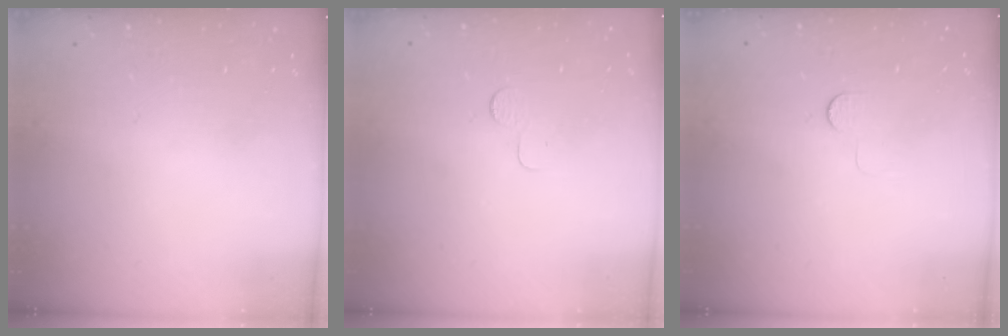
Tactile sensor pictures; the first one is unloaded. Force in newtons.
{"total": 2.6, "press": 2.6, "slide": 0.2}
{"total": 4.2, "press": 4.2, "slide": 0.3}